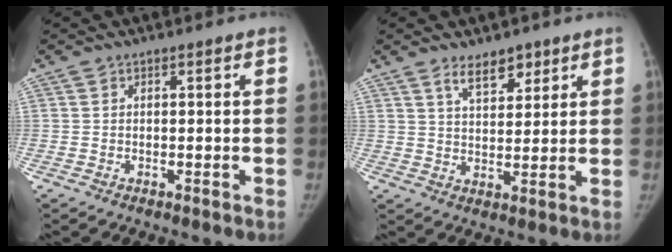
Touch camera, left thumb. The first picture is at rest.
{"total": 6.2, "force": [4.2, 3.2, 3.3], "torque": [-0.025, -0.031, 0.073]}